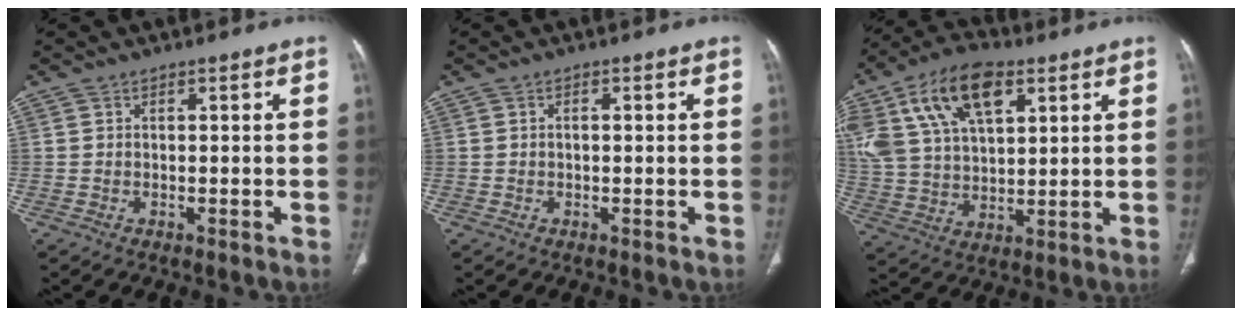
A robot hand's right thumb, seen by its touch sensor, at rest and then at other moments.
{"total": 0.7, "force": [-0.1, 0.3, 0.6], "torque": [-0.014, 0.003, 0.001]}
{"total": 20.0, "force": [8.8, 11.0, 14.2], "torque": [-0.274, 0.002, 0.164]}